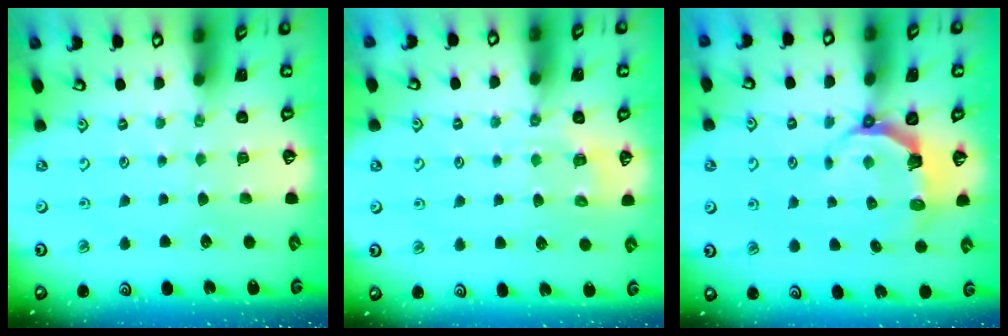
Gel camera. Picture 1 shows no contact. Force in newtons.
{"total": 3.2, "press": 3.0, "slide": 1.1}
{"total": 4.9, "press": 3.2, "slide": 3.7}